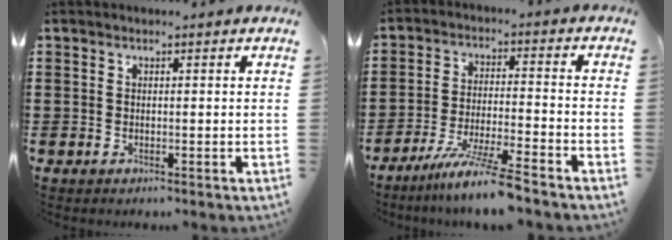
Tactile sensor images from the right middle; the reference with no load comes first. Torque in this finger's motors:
{"motor_torque": [1.27, -0.86, 0.25, 0.18]}